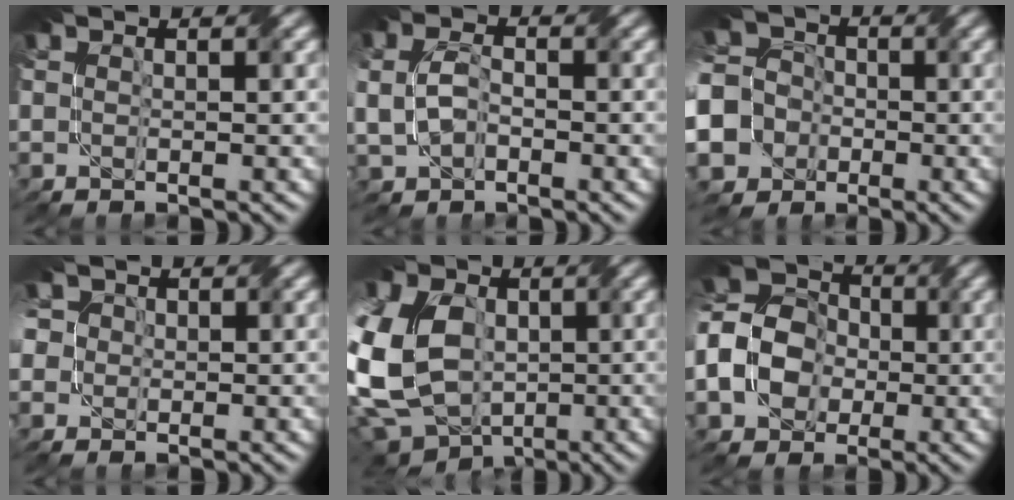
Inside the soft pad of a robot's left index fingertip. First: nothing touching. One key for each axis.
{"total": 2.9, "fx": -0.6, "fy": 2.1, "fz": 2.0, "tx": -0.046, "ty": -0.001, "tz": -0.017}
{"total": 14.7, "fx": -6.6, "fy": 12.6, "fz": 3.8, "tx": -0.116, "ty": -0.037, "tz": -0.144}
{"total": 5.3, "fx": 1.3, "fy": 4.4, "fz": 2.6, "tx": -0.055, "ty": 0.025, "tz": 0.001}
{"total": 18.6, "fx": -0.3, "fy": 14.6, "fz": 11.5, "tx": -0.266, "ty": -0.007, "tz": -0.049}
{"total": 8.4, "fx": -2.0, "fy": 6.7, "fz": 4.6, "tx": -0.097, "ty": 0.000, "tz": -0.049}